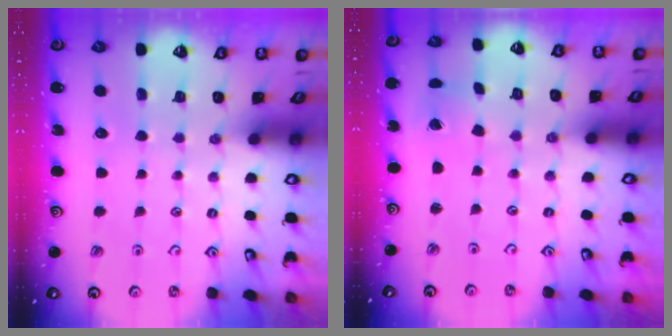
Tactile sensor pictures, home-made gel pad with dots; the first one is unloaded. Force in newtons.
{"total": 2.1, "press": 2.1, "slide": 0.2}